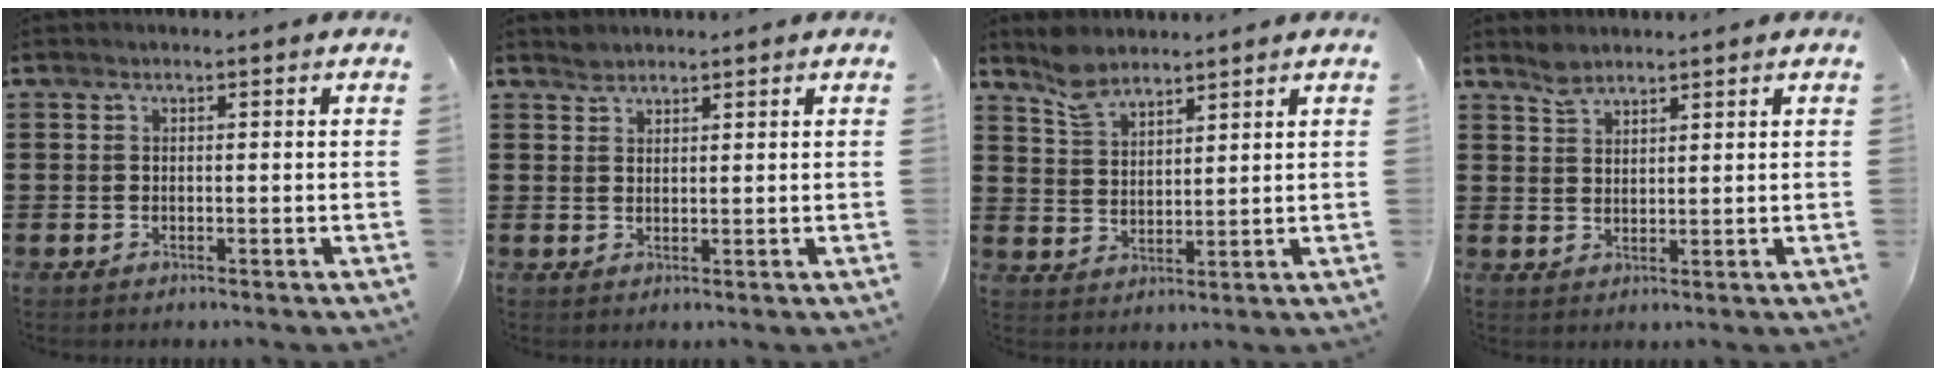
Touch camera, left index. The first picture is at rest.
{"total": 1.5, "force": [1.4, 0.5, 0.1], "torque": [-0.005, 0.001, 0.027]}
{"total": 5.1, "force": [4.5, 1.8, 1.8], "torque": [-0.049, -0.004, 0.085]}
{"total": 2.6, "force": [2.3, 0.9, 0.8], "torque": [-0.020, 0.002, 0.044]}